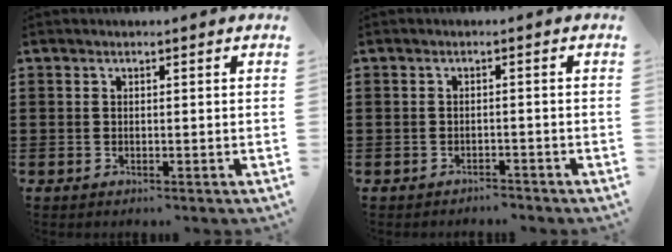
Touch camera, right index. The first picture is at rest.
{"total": 1.6, "force": [-1.6, 0.2, -0.1], "torque": [-0.005, 0.002, -0.036]}